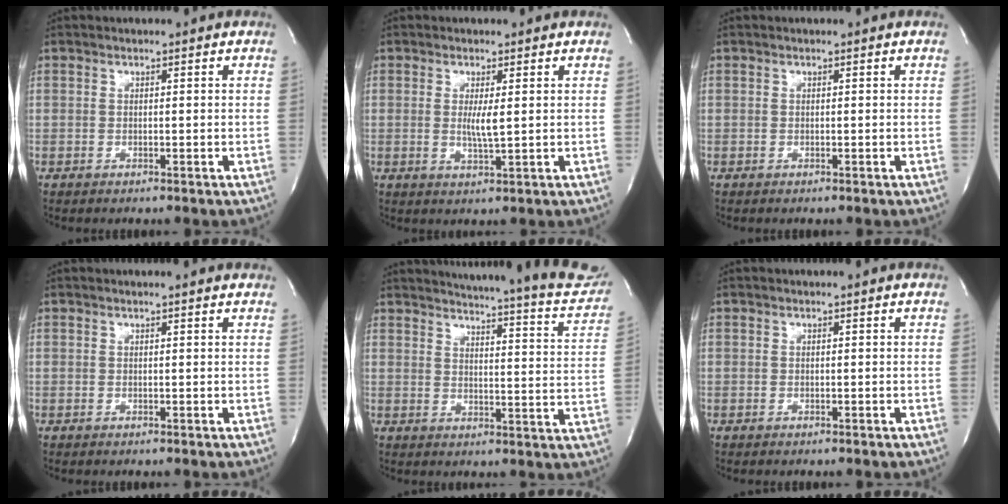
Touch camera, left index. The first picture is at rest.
{"total": 2.9, "force": [0.2, 0.1, 2.9], "torque": [-0.061, -0.011, 0.006]}
{"total": 0.0}
{"total": 2.2, "force": [2.0, 0.0, 0.8], "torque": [-0.017, 0.006, 0.016]}
{"total": 24.3, "force": [22.5, 2.3, 9.1], "torque": [-0.124, -0.089, 0.251]}
{"total": 0.0}